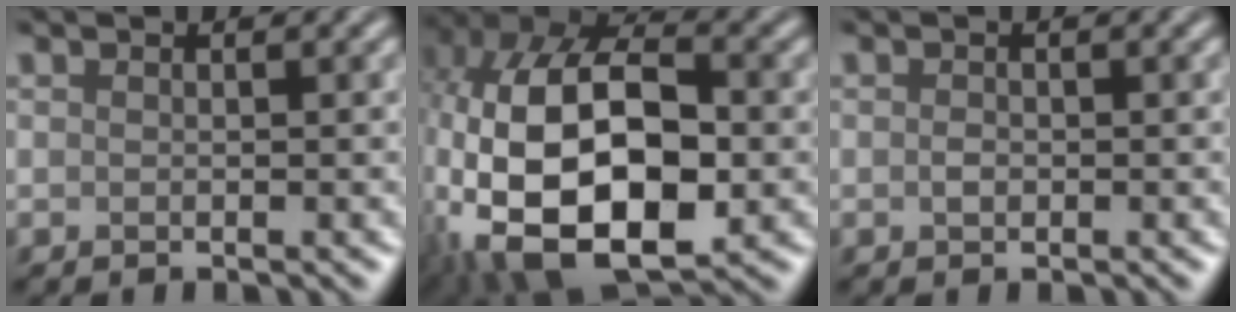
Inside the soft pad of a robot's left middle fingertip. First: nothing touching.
{"total": 18.3, "force": [-2.6, 11.5, 14.0], "torque": [-0.266, -0.017, -0.027]}
{"total": 0.9, "force": [-0.1, 0.6, 0.6], "torque": [-0.012, -0.001, -0.003]}